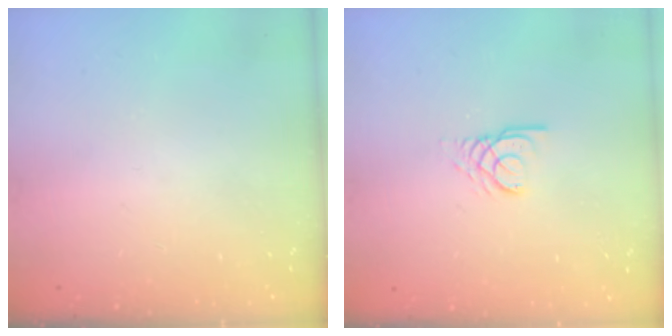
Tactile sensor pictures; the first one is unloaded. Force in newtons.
{"total": 2.6, "press": 2.6, "slide": 0.1}